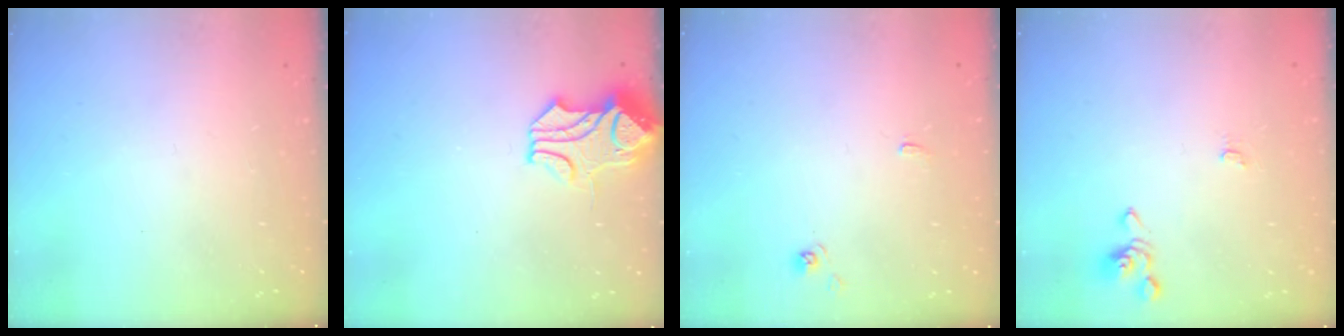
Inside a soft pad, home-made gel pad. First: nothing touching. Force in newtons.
{"total": 1.5, "press": 0.8, "slide": 1.3}
{"total": 1.2, "press": 1.2, "slide": 0.3}
{"total": 0.0}